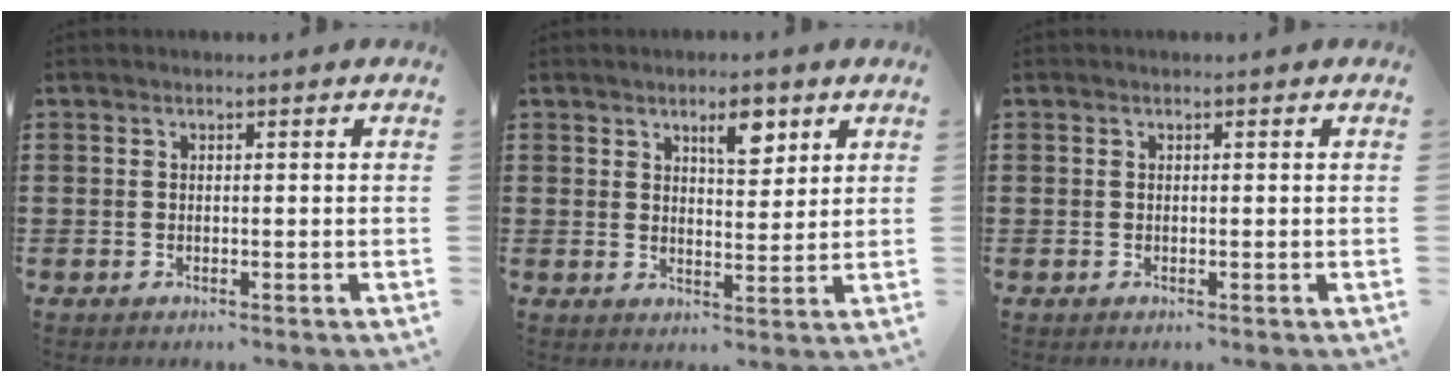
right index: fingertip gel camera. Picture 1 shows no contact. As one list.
[{"total": 5.1, "force": [3.1, 2.0, 3.5], "torque": [-0.045, -0.005, 0.046]}, {"total": 0.0}]